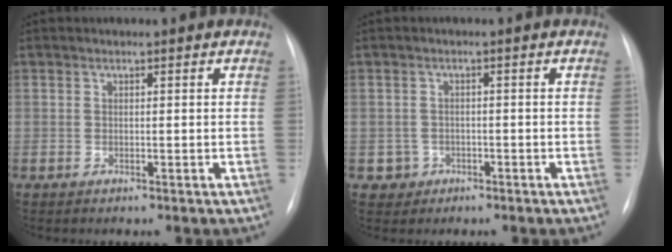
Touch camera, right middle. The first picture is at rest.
{"total": 2.6, "force": [-1.1, 2.3, -0.2], "torque": [0.009, 0.012, -0.015]}